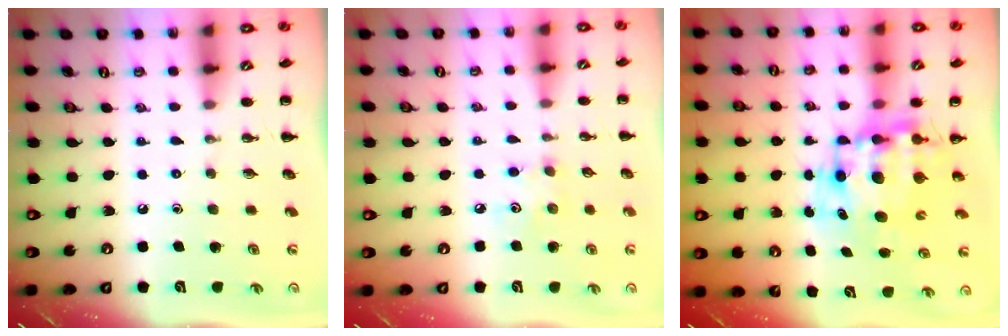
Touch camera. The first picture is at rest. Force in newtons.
{"total": 3.6, "press": 3.6, "slide": 0.7}
{"total": 9.8, "press": 9.5, "slide": 2.4}